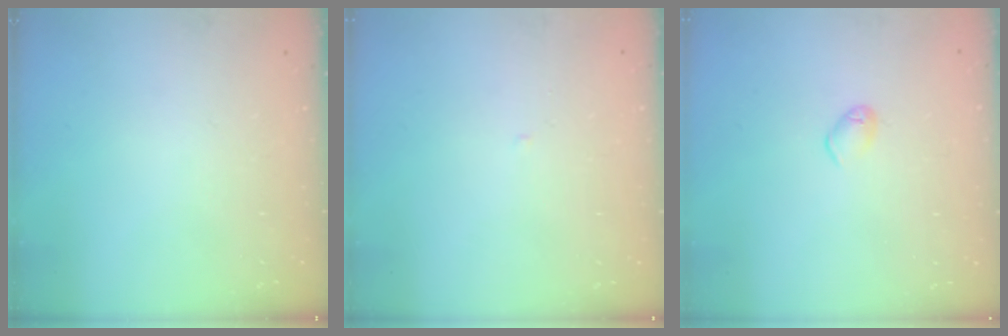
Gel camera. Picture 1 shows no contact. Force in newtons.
{"total": 1.6, "press": 1.6, "slide": 0.3}
{"total": 5.1, "press": 5.1, "slide": 0.7}